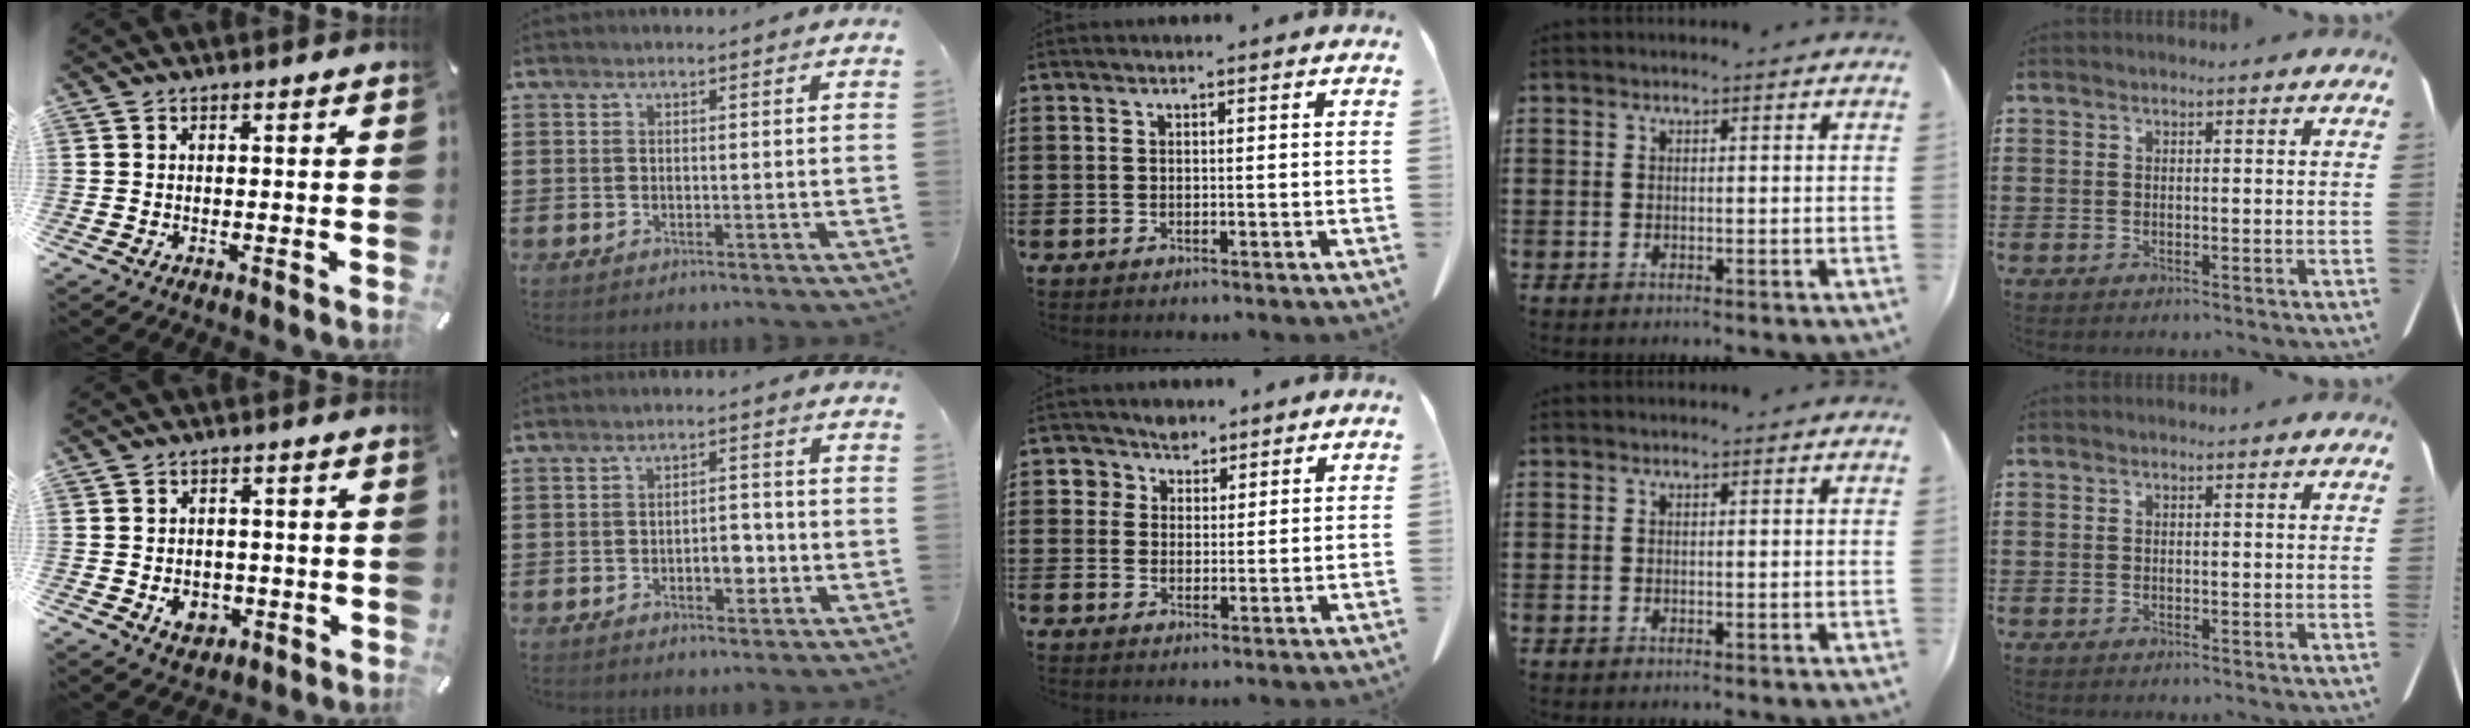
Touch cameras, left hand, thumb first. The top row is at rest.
{"thumb": {"total": 5.4, "force": [-1.3, 4.4, 2.8], "torque": [-0.037, 0.000, -0.024]}, "index": {"total": 4.2, "force": [-1.3, 2.2, 3.4], "torque": [-0.053, 0.002, -0.026]}, "middle": {"total": 3.5, "force": [2.4, 2.5, 0.5], "torque": [-0.017, 0.010, 0.044]}}